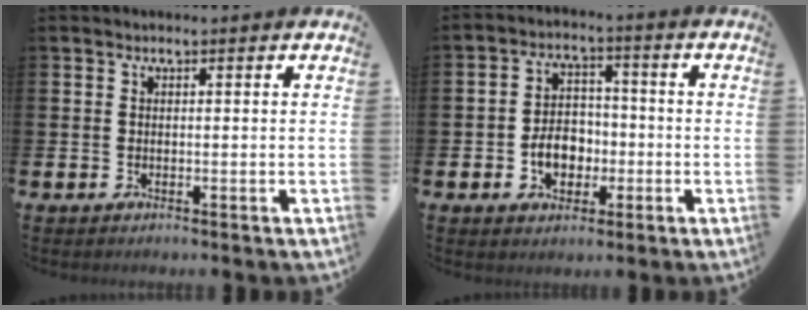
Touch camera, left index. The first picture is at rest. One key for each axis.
{"total": 5.4, "fx": -1.7, "fy": 4.1, "fz": 3.2, "tx": -0.043, "ty": 0.004, "tz": -0.037}